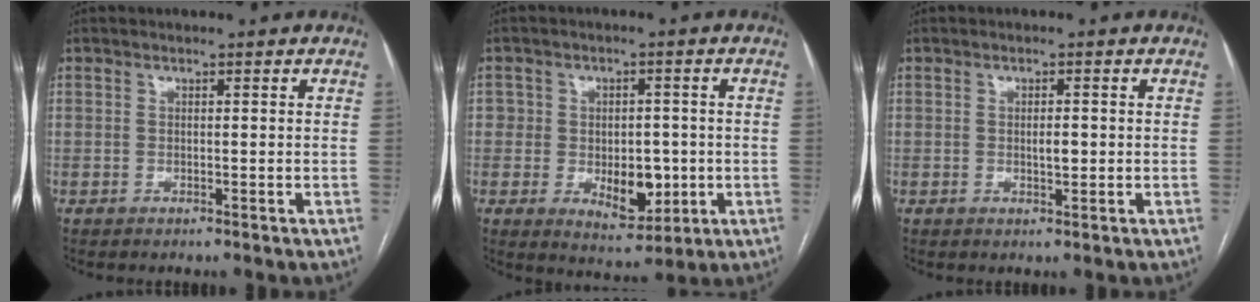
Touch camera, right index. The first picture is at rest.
{"total": 8.0, "force": [-1.4, 5.3, 5.9], "torque": [-0.072, 0.004, -0.012]}
{"total": 1.7, "force": [0.0, 0.4, 1.6], "torque": [-0.029, 0.000, 0.001]}